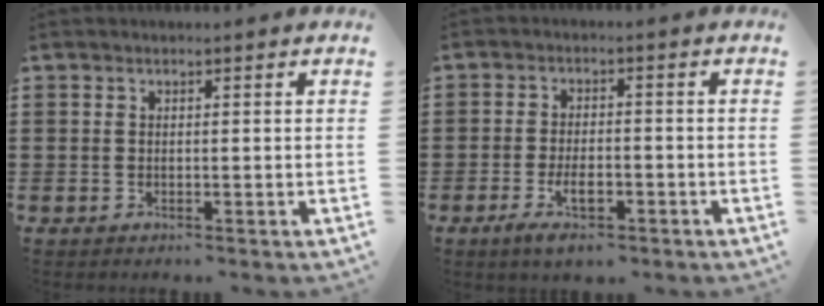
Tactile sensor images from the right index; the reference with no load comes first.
{"total": 4.8, "force": [-2.4, 1.8, 3.8], "torque": [-0.076, 0.002, -0.046]}